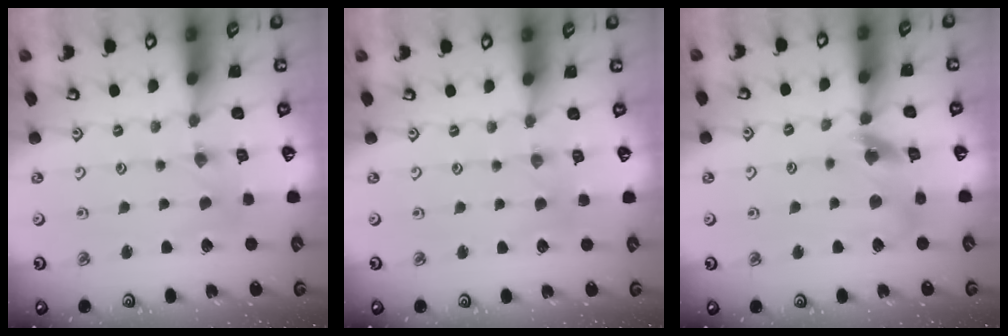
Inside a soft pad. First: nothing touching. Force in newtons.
{"total": 1.6, "press": 1.6, "slide": 0.3}
{"total": 12.4, "press": 12.3, "slide": 1.5}